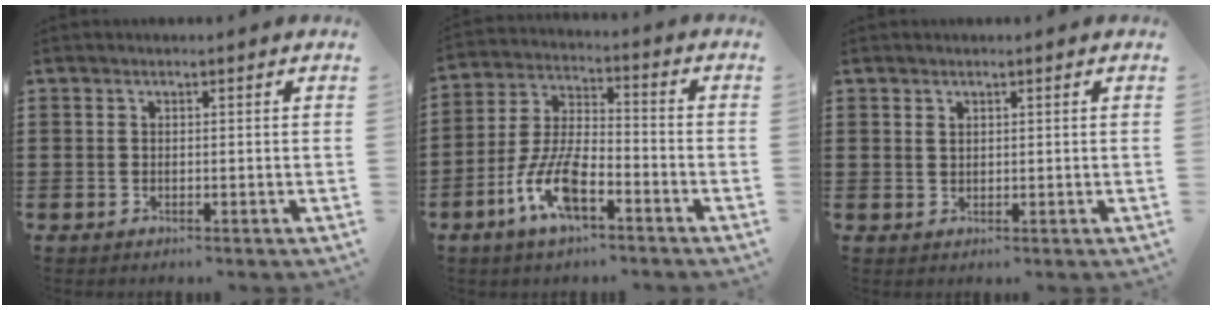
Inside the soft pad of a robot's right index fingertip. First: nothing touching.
{"total": 9.3, "force": [-4.5, 3.8, 7.1], "torque": [-0.163, -0.003, -0.083]}
{"total": 1.0, "force": [0.8, 0.6, 0.3], "torque": [-0.007, 0.003, 0.015]}